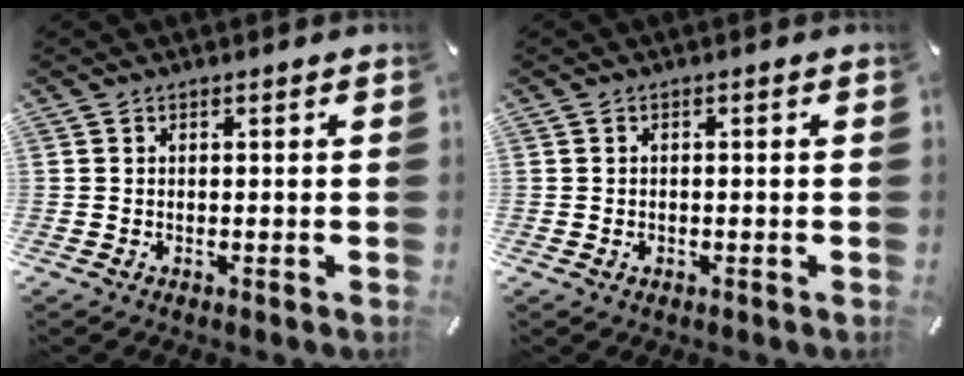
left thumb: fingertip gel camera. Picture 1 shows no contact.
{"total": 0.7, "force": [-0.2, 0.5, 0.5], "torque": [-0.010, 0.001, -0.004]}